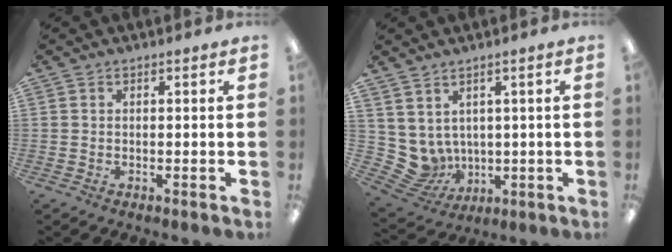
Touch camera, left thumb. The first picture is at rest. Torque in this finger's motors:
{"motor_torque": [-0.30, -0.22, 0.01, -0.20, 0.01]}